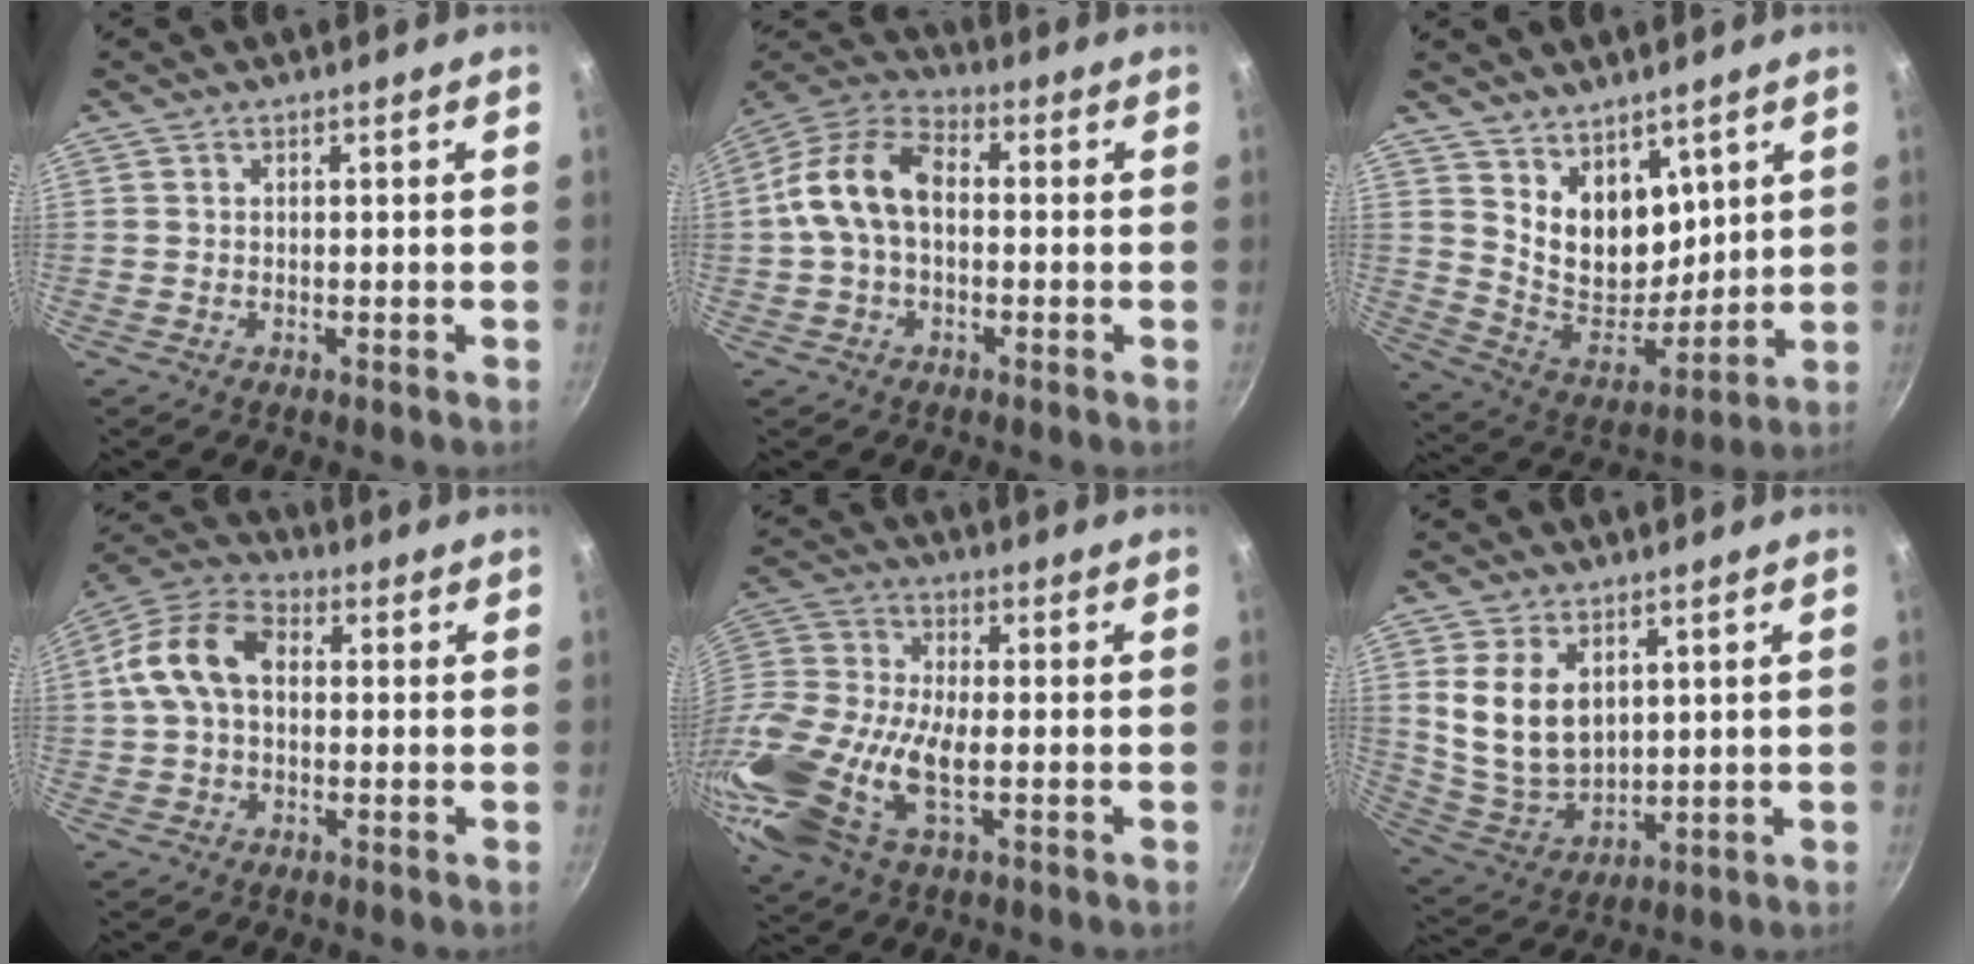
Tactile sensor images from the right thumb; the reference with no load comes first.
{"total": 13.3, "force": [0.3, 8.4, 10.3], "torque": [-0.196, 0.038, -0.006]}
{"total": 12.1, "force": [6.0, 7.9, 7.0], "torque": [-0.068, -0.053, 0.128]}
{"total": 12.0, "force": [1.0, 8.0, 8.9], "torque": [-0.174, 0.036, 0.008]}
{"total": 22.1, "force": [-5.6, 10.9, 18.4], "torque": [-0.447, -0.002, -0.097]}
{"total": 12.0, "force": [3.7, 7.9, 8.3], "torque": [-0.135, -0.020, 0.092]}